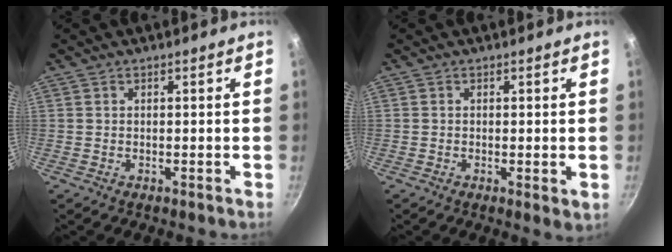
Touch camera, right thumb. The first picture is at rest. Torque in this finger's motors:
{"motor_torque": [-0.82, -0.11, -0.58, 0.05, 0.00]}